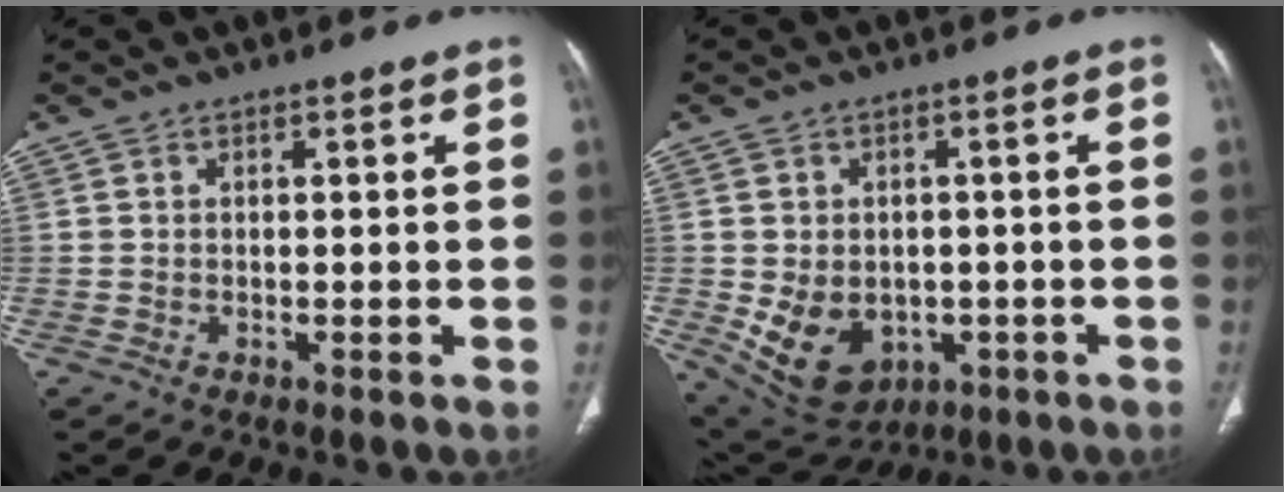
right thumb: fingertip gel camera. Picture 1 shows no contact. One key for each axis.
{"total": 11.6, "fx": -3.1, "fy": 9.1, "fz": 6.4, "tx": -0.088, "ty": 0.012, "tz": -0.024}